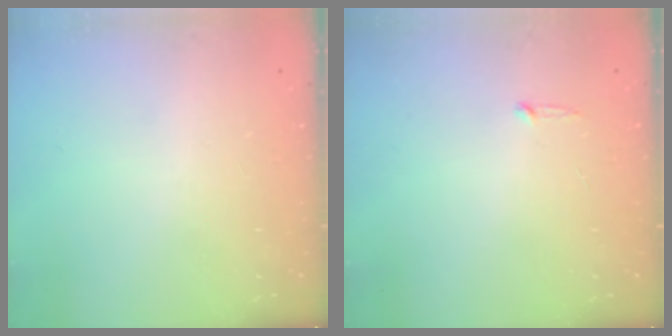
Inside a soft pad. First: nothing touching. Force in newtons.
{"total": 2.5, "press": 2.5, "slide": 0.2}